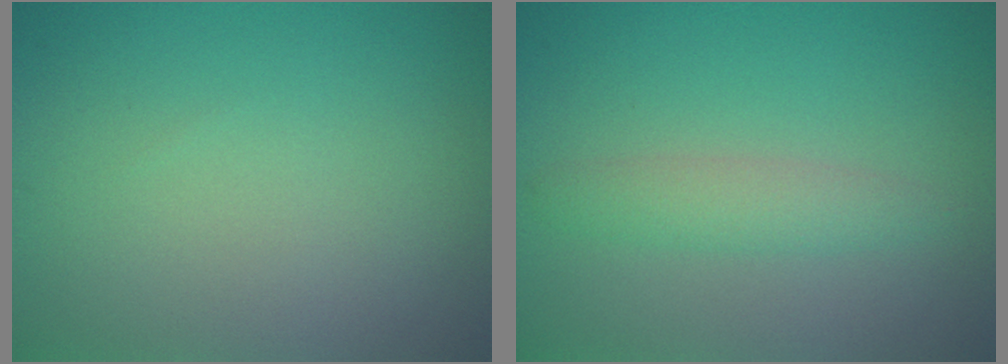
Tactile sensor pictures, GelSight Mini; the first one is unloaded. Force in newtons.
{"total": 2.0, "press": 2.0, "slide": 0.1}